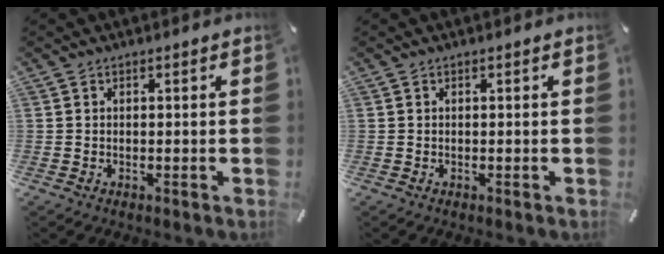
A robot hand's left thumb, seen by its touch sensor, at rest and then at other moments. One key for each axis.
{"total": 0.0}